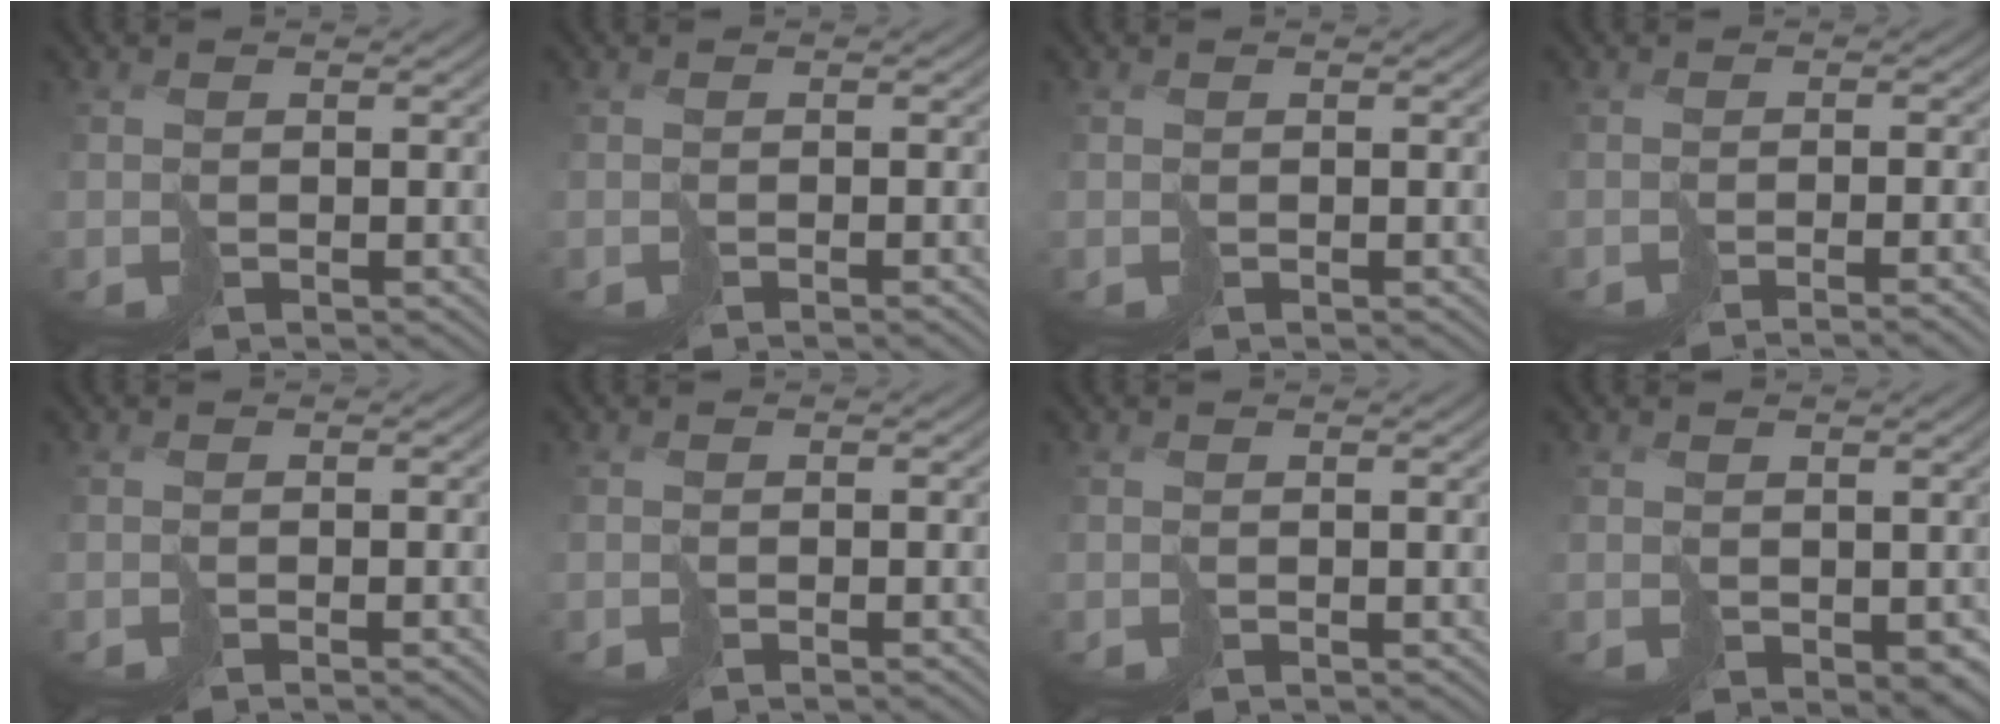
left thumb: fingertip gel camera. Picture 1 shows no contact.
{"total": 1.3, "force": [-1.1, -0.4, 0.6], "torque": [-0.006, 0.003, -0.017]}
{"total": 0.0}
{"total": 4.1, "force": [-2.9, -0.3, 2.8], "torque": [-0.019, -0.005, -0.038]}
{"total": 1.3, "force": [-1.1, -0.3, 0.5], "torque": [-0.006, 0.003, -0.018]}
{"total": 0.9, "force": [-0.7, -0.4, 0.2], "torque": [-0.001, 0.003, -0.012]}
{"total": 0.8, "force": [0.3, -0.1, 0.7], "torque": [-0.012, 0.001, 0.008]}
{"total": 2.5, "force": [0.6, 1.9, 1.5], "torque": [-0.033, -0.008, 0.017]}